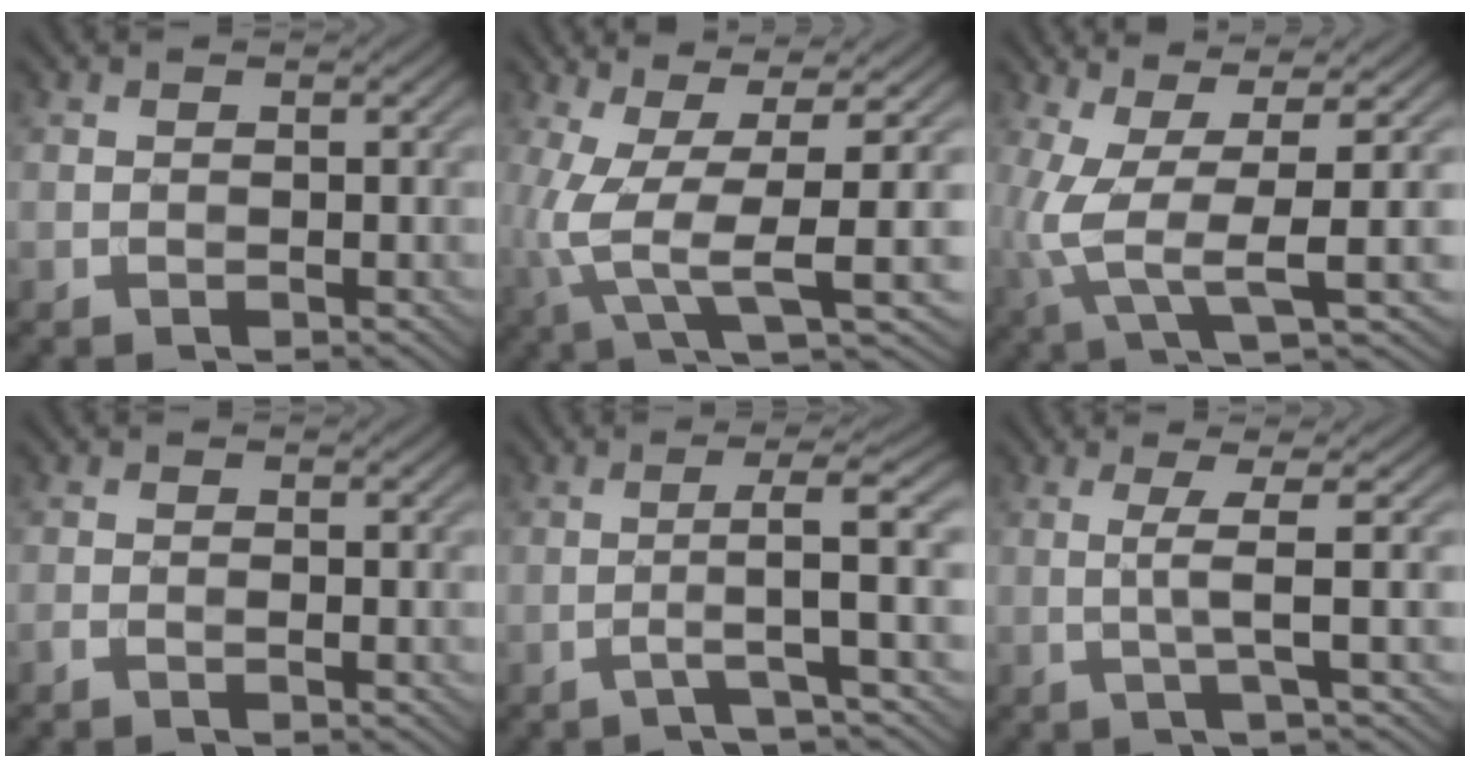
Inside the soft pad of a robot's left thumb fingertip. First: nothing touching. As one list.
[{"total": 10.4, "force": [-1.3, 2.8, 10.0], "torque": [-0.204, -0.005, -0.013]}, {"total": 8.3, "force": [-0.7, 2.1, 8.0], "torque": [-0.175, 0.001, -0.011]}, {"total": 0.8, "force": [-0.6, 0.0, 0.5], "torque": [-0.011, 0.002, -0.014]}, {"total": 4.8, "force": [-1.1, -0.1, 4.7], "torque": [-0.075, 0.020, -0.040]}, {"total": 3.6, "force": [0.3, 0.1, 3.6], "torque": [-0.070, 0.006, -0.005]}]